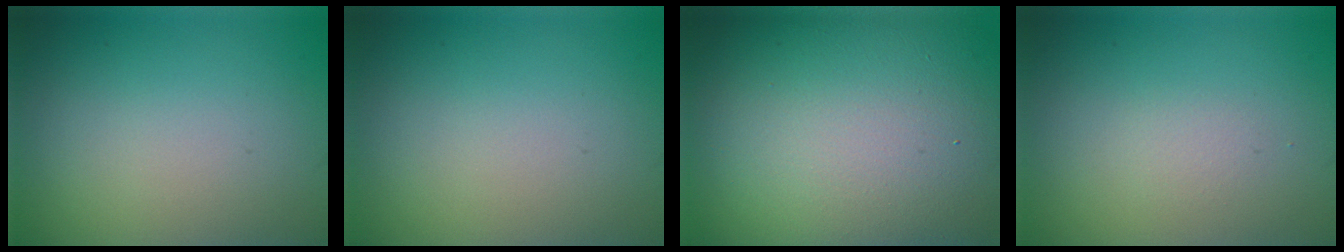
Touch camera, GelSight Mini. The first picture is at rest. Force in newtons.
{"total": 0.0}
{"total": 20.3, "press": 20.3, "slide": 1.2}
{"total": 0.7, "press": 0.7, "slide": 0.0}